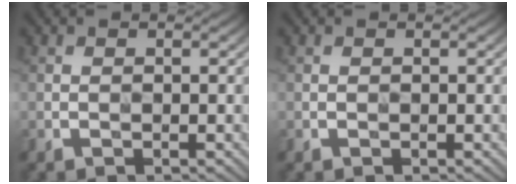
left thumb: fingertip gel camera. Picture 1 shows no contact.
{"total": 0.0}